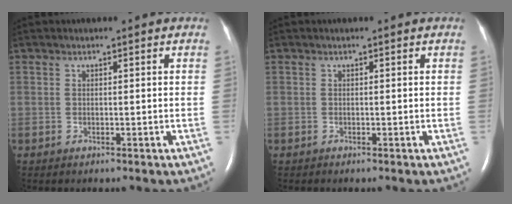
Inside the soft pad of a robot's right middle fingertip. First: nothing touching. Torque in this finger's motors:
{"motor_torque": [0.00, 0.00, 0.00, 0.00]}